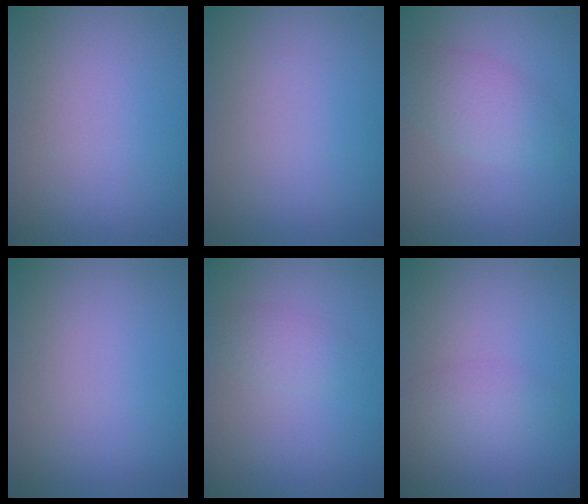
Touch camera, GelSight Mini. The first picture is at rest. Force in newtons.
{"total": 0.0}
{"total": 3.2, "press": 3.2, "slide": 0.1}
{"total": 0.0}
{"total": 1.6, "press": 1.6, "slide": 0.1}
{"total": 1.8, "press": 1.8, "slide": 0.0}